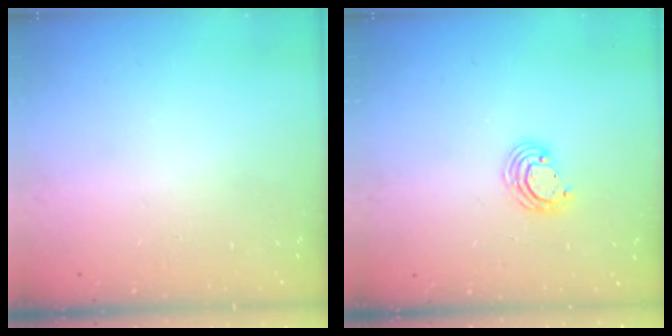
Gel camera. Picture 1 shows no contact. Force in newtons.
{"total": 4.8, "press": 4.8, "slide": 0.2}